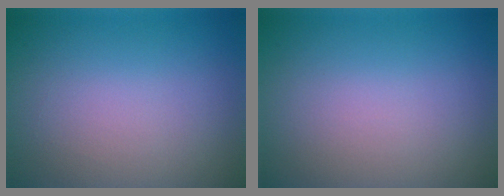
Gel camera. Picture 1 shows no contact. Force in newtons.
{"total": 0.0}